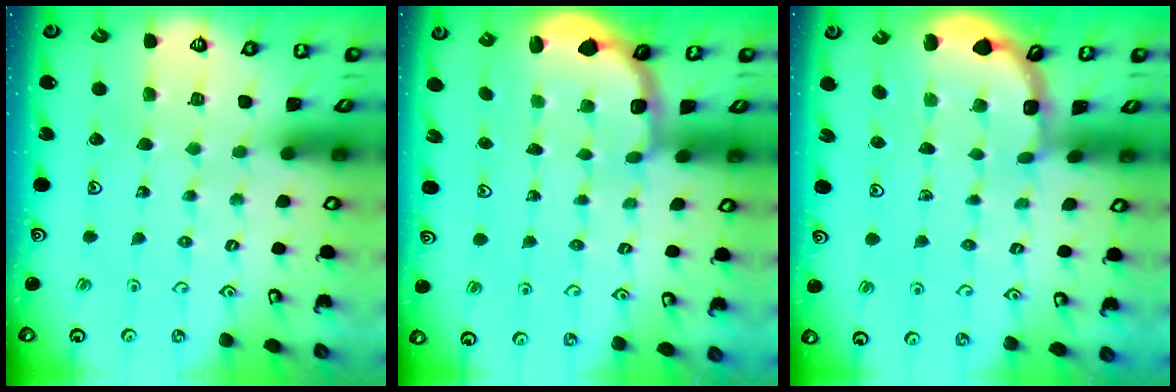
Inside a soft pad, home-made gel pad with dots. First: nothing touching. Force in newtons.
{"total": 2.8, "press": 2.2, "slide": 1.7}
{"total": 1.9, "press": 1.9, "slide": 0.1}